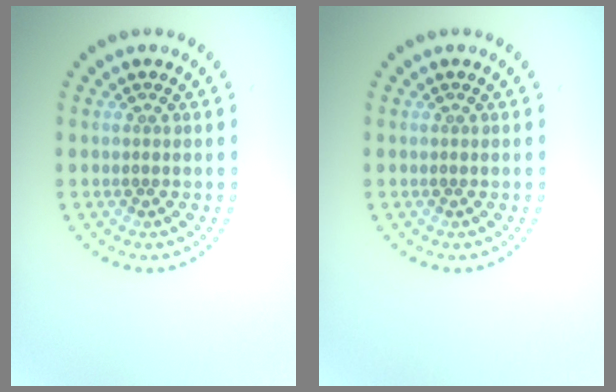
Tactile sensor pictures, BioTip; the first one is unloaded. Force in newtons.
{"total": 0.0}